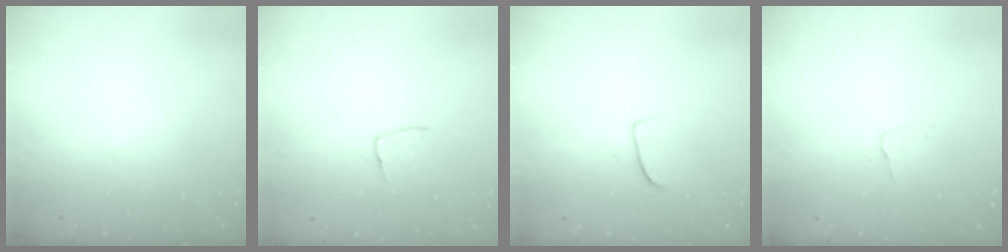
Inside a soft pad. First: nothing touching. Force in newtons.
{"total": 6.5, "press": 6.5, "slide": 0.4}
{"total": 7.0, "press": 7.0, "slide": 0.4}
{"total": 2.7, "press": 2.7, "slide": 0.3}